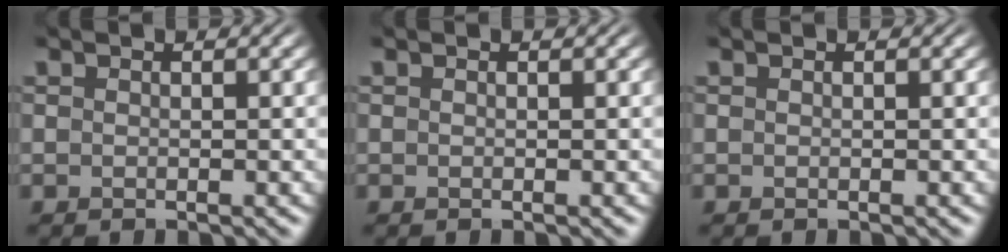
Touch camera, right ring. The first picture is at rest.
{"total": 0.0}
{"total": 0.0}